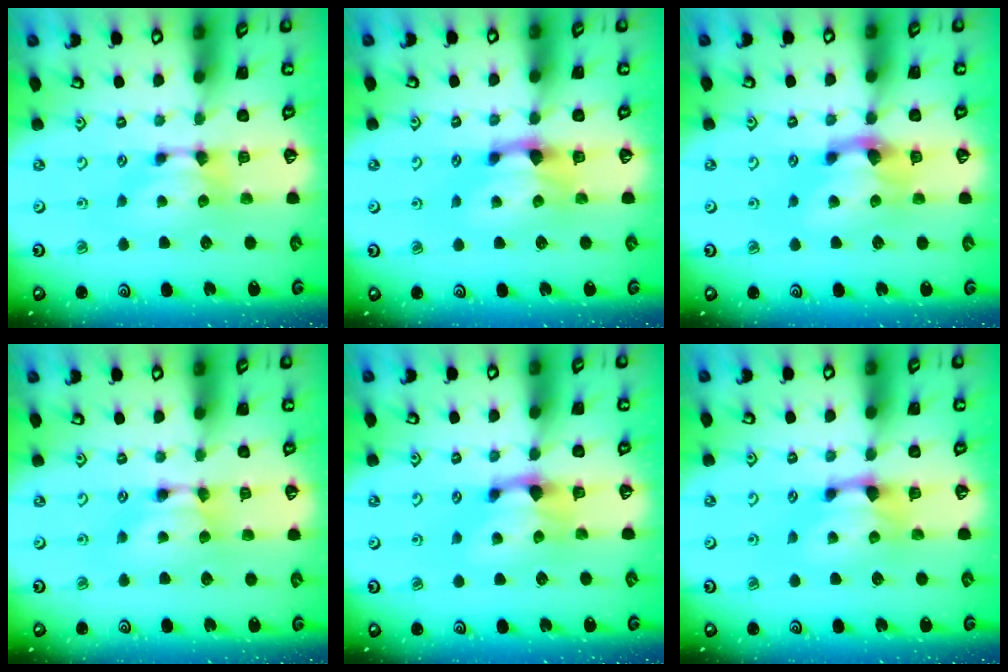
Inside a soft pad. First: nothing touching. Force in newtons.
{"total": 1.9, "press": 1.4, "slide": 1.3}
{"total": 2.6, "press": 1.9, "slide": 1.7}
{"total": 1.7, "press": 1.7, "slide": 0.2}
{"total": 1.4, "press": 0.9, "slide": 1.1}
{"total": 1.2, "press": 0.3, "slide": 1.2}